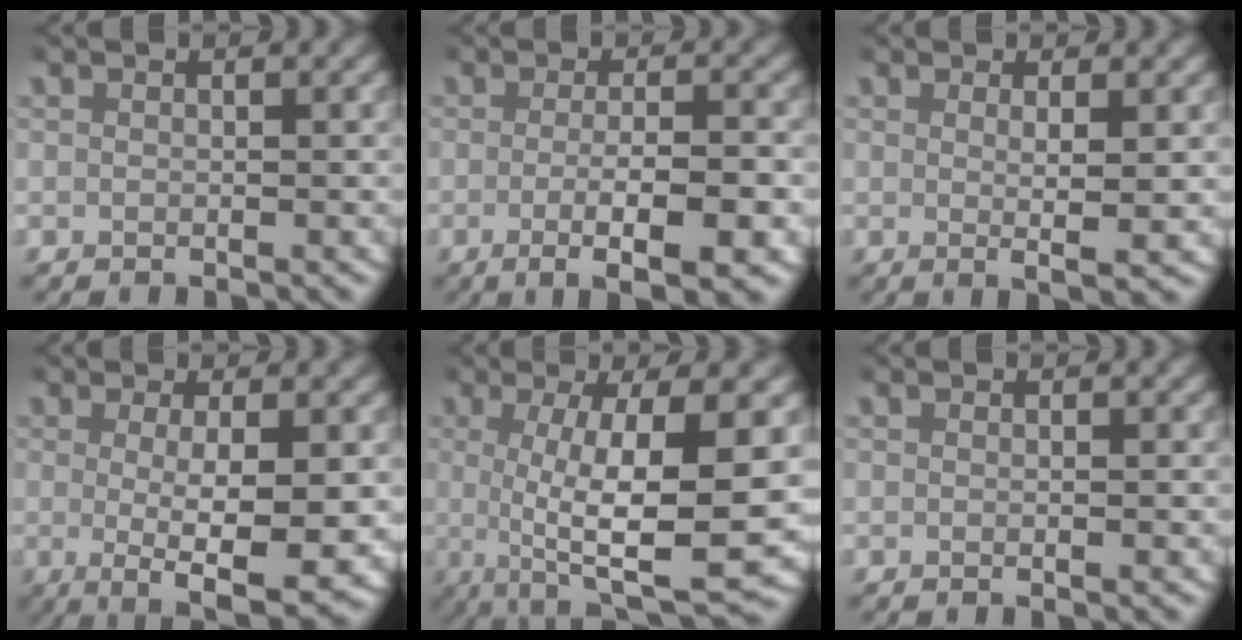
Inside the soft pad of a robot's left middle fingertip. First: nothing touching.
{"total": 6.2, "force": [-3.5, 1.0, 5.1], "torque": [-0.080, -0.018, -0.045]}
{"total": 2.4, "force": [0.4, -0.2, 2.4], "torque": [-0.045, -0.012, 0.011]}
{"total": 7.2, "force": [-2.6, 1.9, 6.4], "torque": [-0.104, -0.035, -0.023]}
{"total": 10.9, "force": [-0.8, 2.7, 10.5], "torque": [-0.161, -0.012, 0.001]}
{"total": 0.0}